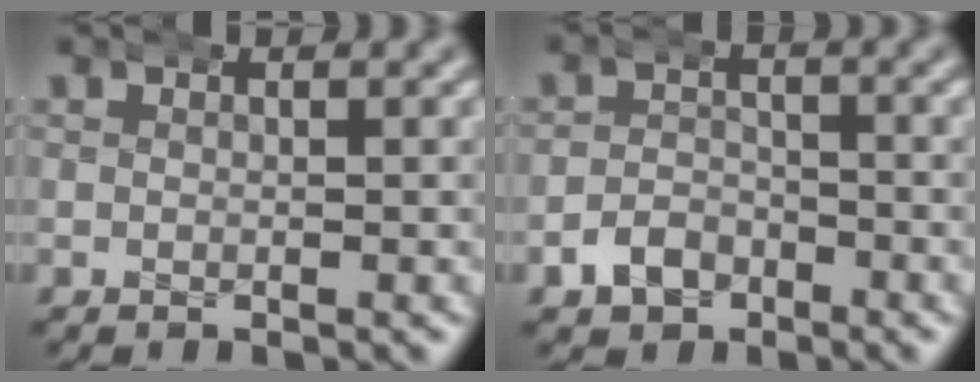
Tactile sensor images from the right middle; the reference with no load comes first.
{"total": 2.6, "force": [-2.0, 1.5, 0.0], "torque": [0.001, 0.002, -0.039]}